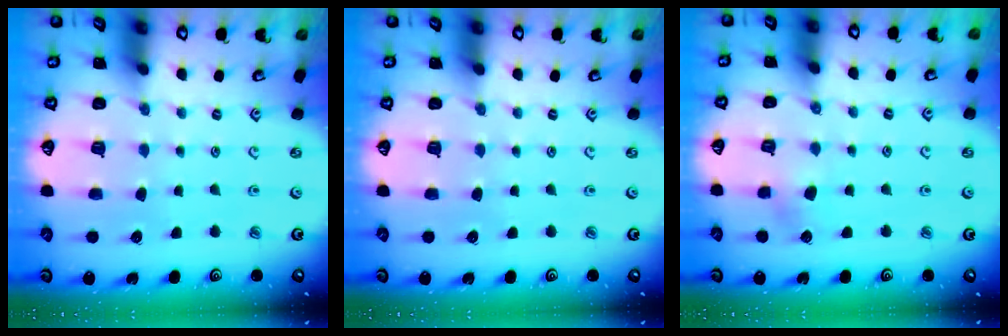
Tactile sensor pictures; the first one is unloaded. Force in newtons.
{"total": 0.0}
{"total": 2.8, "press": 2.8, "slide": 0.6}